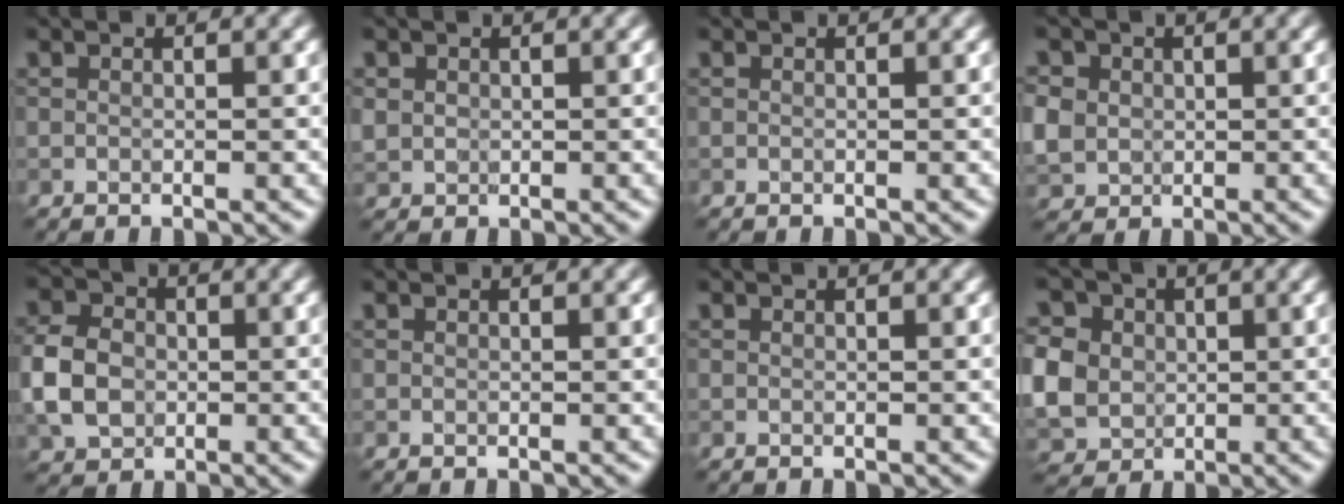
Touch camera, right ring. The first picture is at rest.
{"total": 1.4, "force": [0.3, 1.3, 0.2], "torque": [-0.003, 0.004, 0.006]}
{"total": 0.0}
{"total": 5.1, "force": [0.8, 4.5, 2.1], "torque": [-0.060, 0.026, 0.001]}
{"total": 5.2, "force": [-0.8, 4.2, 3.0], "torque": [-0.072, 0.010, -0.026]}
{"total": 0.0}
{"total": 0.0}
{"total": 7.9, "force": [0.5, 7.0, 3.6], "torque": [-0.096, 0.021, -0.007]}